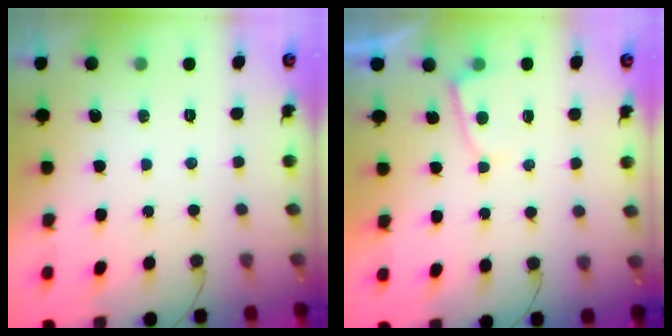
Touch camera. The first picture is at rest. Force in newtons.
{"total": 2.3, "press": 2.2, "slide": 0.3}